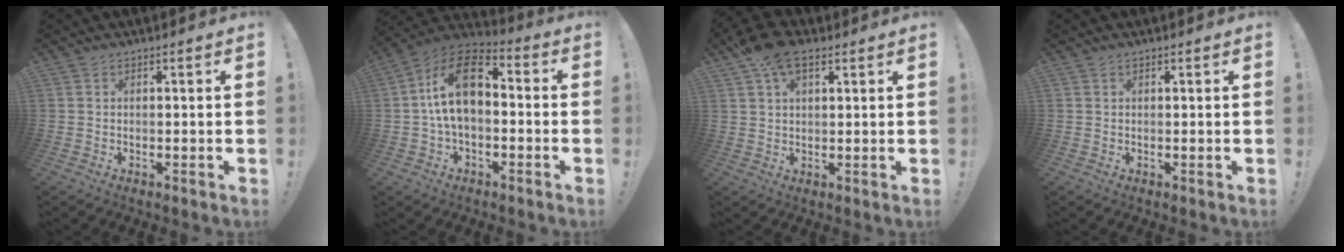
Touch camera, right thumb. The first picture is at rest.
{"total": 15.5, "force": [1.0, 9.6, 12.1], "torque": [-0.222, 0.018, 0.021]}
{"total": 8.8, "force": [5.1, 4.2, 5.7], "torque": [-0.102, -0.012, 0.098]}
{"total": 0.0}